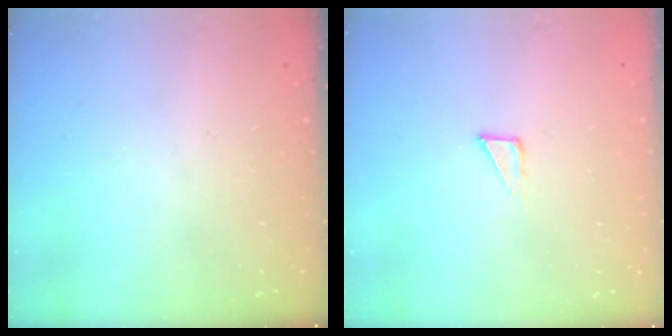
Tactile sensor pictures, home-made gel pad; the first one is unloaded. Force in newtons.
{"total": 2.3, "press": 2.3, "slide": 0.1}